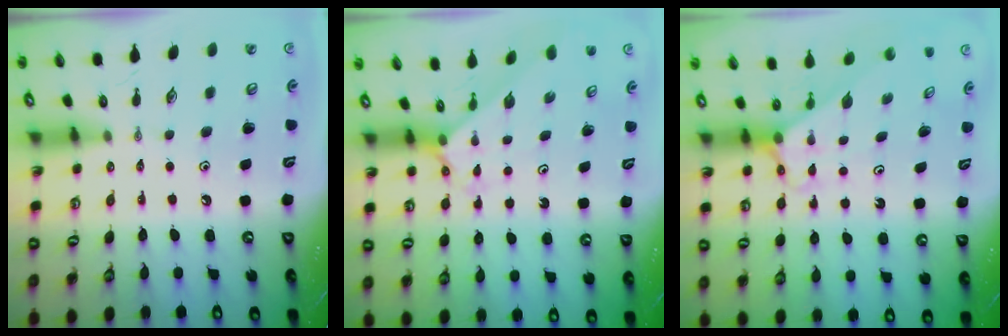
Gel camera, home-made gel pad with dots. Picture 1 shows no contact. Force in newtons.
{"total": 2.5, "press": 2.5, "slide": 0.2}
{"total": 2.5, "press": 2.4, "slide": 0.2}